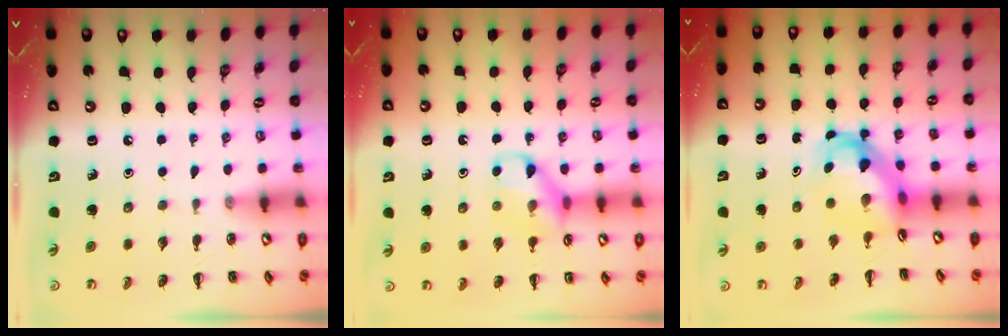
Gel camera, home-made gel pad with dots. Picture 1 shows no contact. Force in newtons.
{"total": 12.7, "press": 12.6, "slide": 1.1}
{"total": 4.6, "press": 4.4, "slide": 1.1}